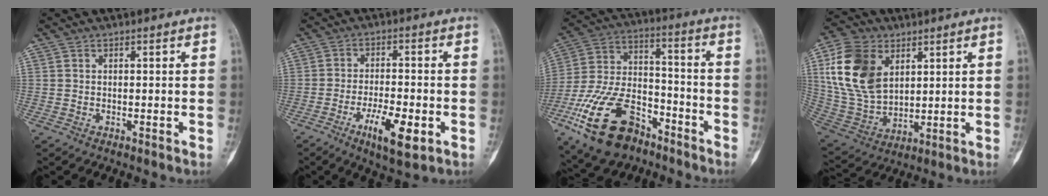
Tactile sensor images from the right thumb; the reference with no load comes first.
{"total": 9.1, "force": [-3.7, 3.0, 7.8], "torque": [-0.132, 0.007, -0.059]}
{"total": 20.5, "force": [-11.6, 11.1, 12.7], "torque": [-0.246, 0.067, -0.208]}
{"total": 17.2, "force": [5.6, 11.4, 11.6], "torque": [-0.216, -0.015, 0.118]}